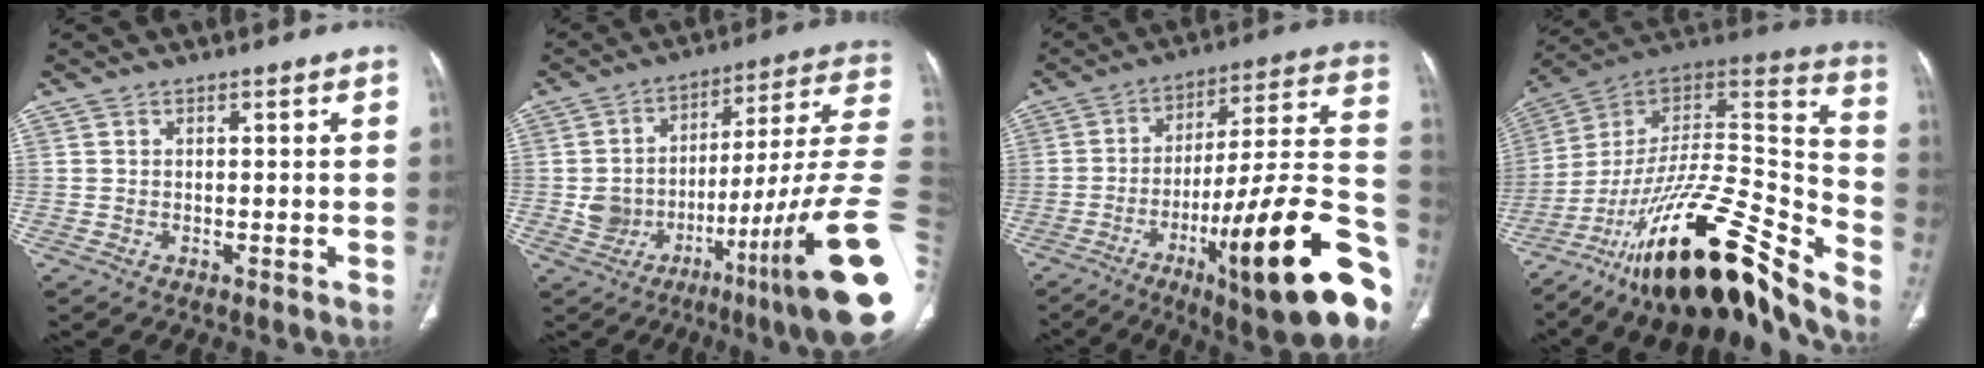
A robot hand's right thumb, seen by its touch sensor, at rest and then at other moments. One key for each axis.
{"total": 29.6, "fx": -6.4, "fy": 5.3, "fz": 28.4, "tx": -0.338, "ty": 0.025, "tz": -0.094}
{"total": 29.0, "fx": -12.0, "fy": 6.0, "fz": 25.7, "tx": -0.315, "ty": 0.060, "tz": -0.172}
{"total": 29.7, "fx": -21.0, "fy": 7.3, "fz": 19.8, "tx": -0.259, "ty": 0.097, "tz": -0.348}